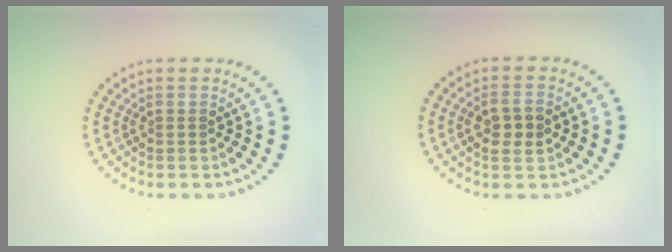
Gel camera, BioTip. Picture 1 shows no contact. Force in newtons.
{"total": 2.7, "press": 2.7, "slide": 0.5}